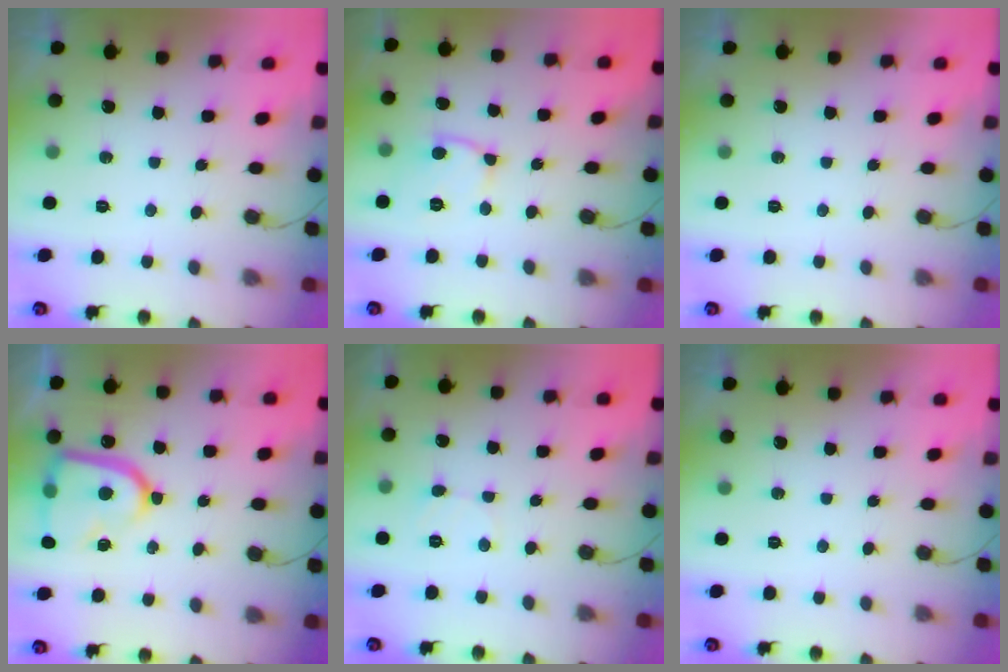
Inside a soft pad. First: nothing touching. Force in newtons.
{"total": 9.3, "press": 9.2, "slide": 1.2}
{"total": 0.0}
{"total": 16.1, "press": 16.1, "slide": 1.2}
{"total": 2.9, "press": 2.9, "slide": 0.3}
{"total": 0.0}